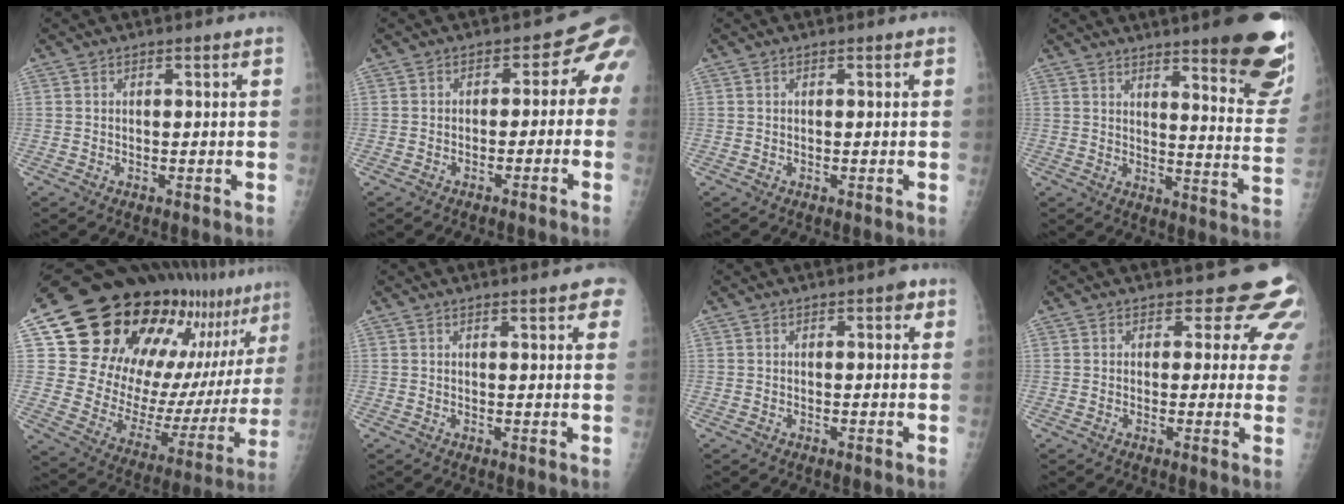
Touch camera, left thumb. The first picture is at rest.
{"total": 5.7, "force": [-2.2, 4.1, 3.3], "torque": [-0.008, 0.035, -0.038]}
{"total": 0.0}
{"total": 19.7, "force": [12.9, 3.5, 14.4], "torque": [-0.152, -0.083, 0.161]}
{"total": 29.5, "force": [18.8, 13.0, 18.6], "torque": [-0.257, -0.057, 0.282]}
{"total": 4.5, "force": [2.8, 1.1, 3.3], "torque": [-0.022, 0.000, 0.029]}
{"total": 1.6, "force": [0.6, 0.9, 1.3], "torque": [-0.006, 0.003, 0.003]}
{"total": 7.3, "force": [5.6, 4.2, 2.1], "torque": [0.023, -0.024, 0.041]}